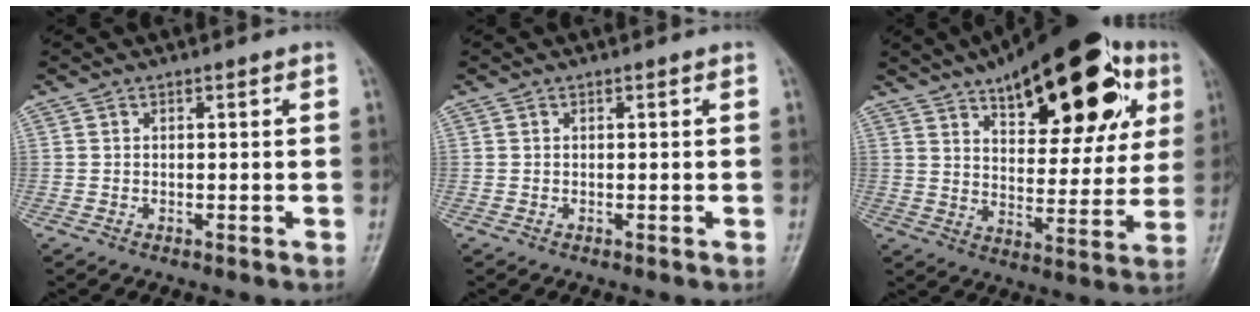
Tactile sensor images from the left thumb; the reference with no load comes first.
{"total": 0.0}
{"total": 27.1, "force": [13.3, 11.8, 20.5], "torque": [-0.254, -0.008, 0.195]}